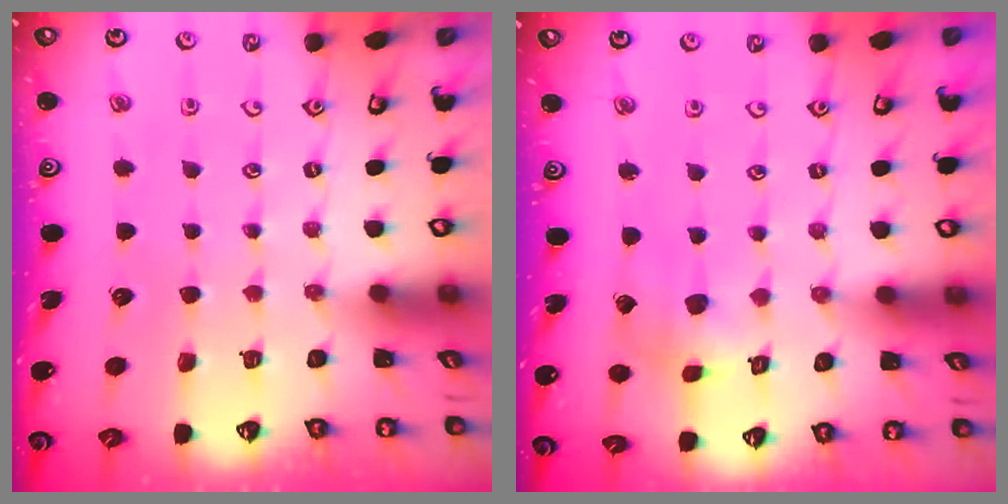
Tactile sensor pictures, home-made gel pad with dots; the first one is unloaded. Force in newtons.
{"total": 4.5, "press": 4.4, "slide": 0.6}